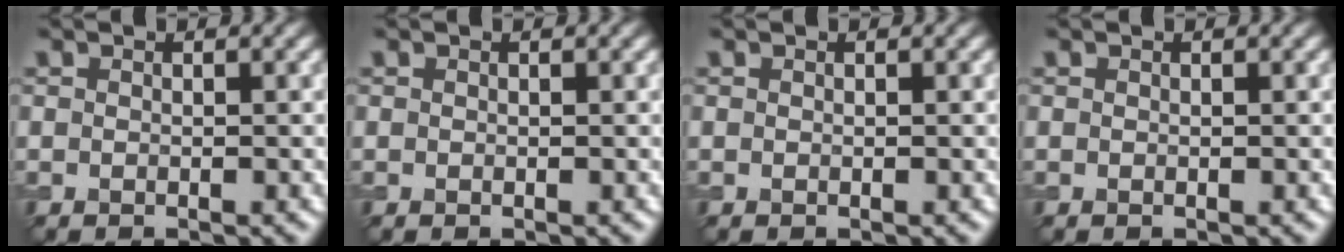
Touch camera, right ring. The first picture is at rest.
{"total": 0.0}
{"total": 0.0}
{"total": 0.0}